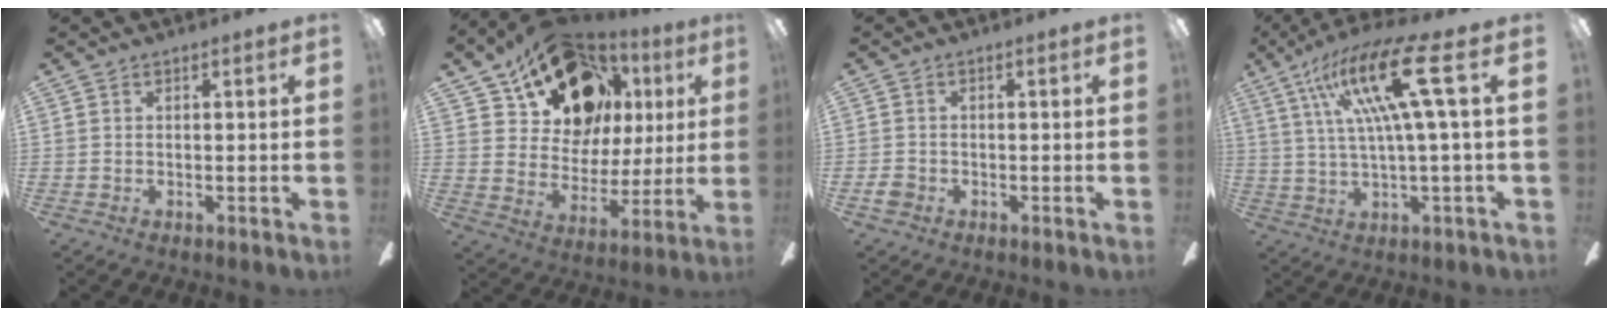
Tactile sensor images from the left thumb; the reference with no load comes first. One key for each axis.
{"total": 20.9, "fx": 12.2, "fy": 13.6, "fz": 10.2, "tx": -0.182, "ty": -0.053, "tz": 0.233}
{"total": 2.4, "fx": -1.0, "fy": 1.8, "fz": 1.1, "tx": -0.024, "ty": 0.006, "tz": -0.022}
{"total": 17.5, "fx": 6.3, "fy": 3.0, "fz": 16.1, "tx": -0.304, "ty": -0.015, "tz": 0.086}